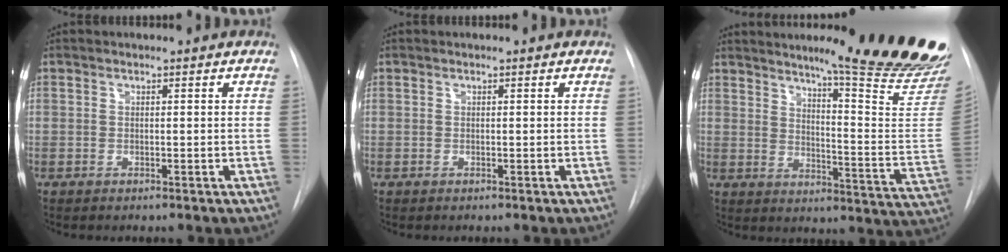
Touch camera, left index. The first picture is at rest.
{"total": 0.0}
{"total": 22.0, "force": [18.2, 0.1, 12.4], "torque": [-0.166, -0.112, 0.227]}